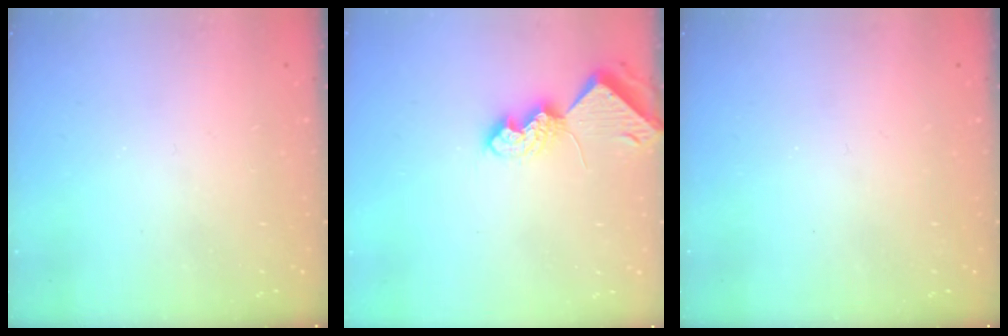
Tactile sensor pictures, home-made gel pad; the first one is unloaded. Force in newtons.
{"total": 7.4, "press": 7.3, "slide": 1.0}
{"total": 0.0}